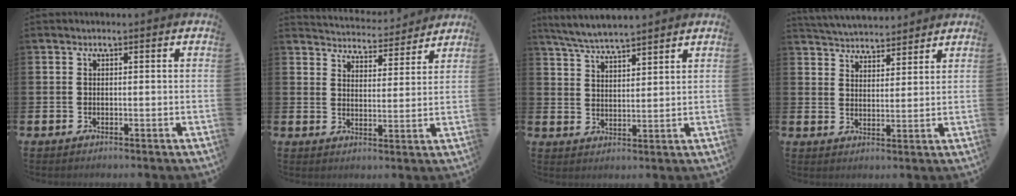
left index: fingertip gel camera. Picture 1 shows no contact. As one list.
[{"total": 4.8, "force": [4.7, 0.5, -0.1], "torque": [-0.014, -0.039, 0.082]}, {"total": 5.5, "force": [5.4, 0.2, 1.2], "torque": [-0.043, -0.026, 0.097]}, {"total": 4.8, "force": [4.7, 0.9, -0.2], "torque": [-0.011, -0.028, 0.084]}]